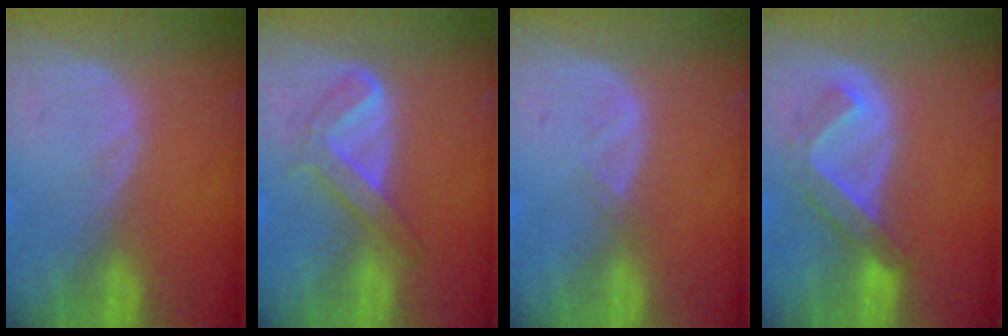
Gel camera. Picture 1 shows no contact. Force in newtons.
{"total": 4.8, "press": 4.8, "slide": 0.9}
{"total": 1.0, "press": 0.9, "slide": 0.5}
{"total": 5.2, "press": 4.7, "slide": 2.3}